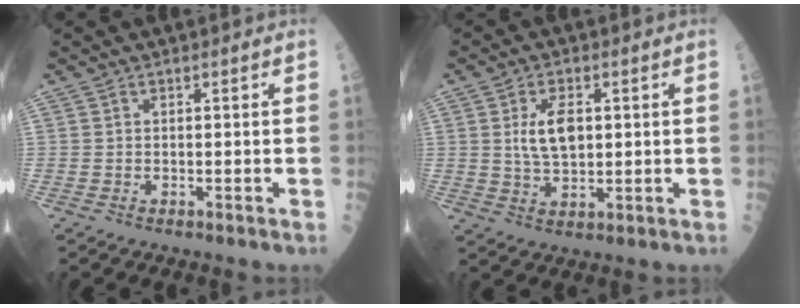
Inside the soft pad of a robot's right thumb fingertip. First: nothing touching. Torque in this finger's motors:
{"motor_torque": [0.00, 0.00, 0.12, 0.06, 0.04]}